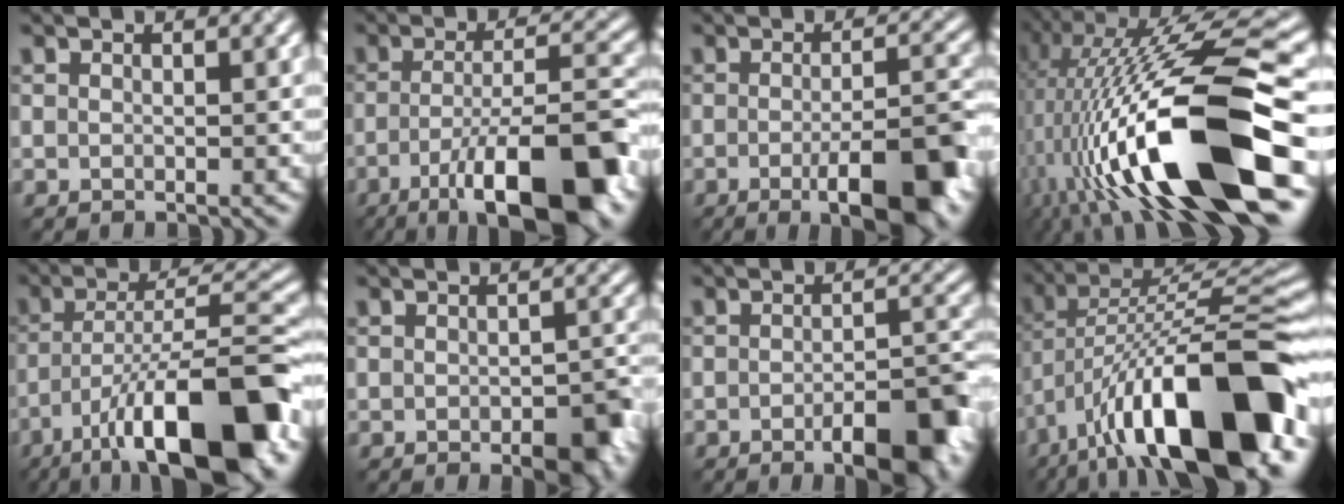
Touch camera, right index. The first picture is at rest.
{"total": 12.8, "force": [-6.2, 3.3, 10.8], "torque": [-0.172, -0.006, -0.097]}
{"total": 8.2, "force": [-3.0, 1.9, 7.4], "torque": [-0.106, 0.000, -0.047]}
{"total": 17.0, "force": [-3.9, 4.9, 15.8], "torque": [-0.279, 0.008, -0.067]}
{"total": 14.3, "force": [-7.9, 3.5, 11.4], "torque": [-0.179, 0.010, -0.129]}
{"total": 4.3, "force": [-2.0, 1.7, 3.5], "torque": [-0.044, -0.003, -0.023]}
{"total": 6.7, "force": [-3.2, 1.7, 5.6], "torque": [-0.080, 0.003, -0.047]}
{"total": 16.2, "force": [-7.3, 5.7, 13.3], "torque": [-0.202, 0.030, -0.123]}